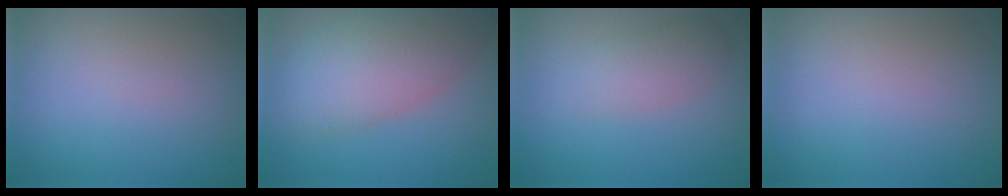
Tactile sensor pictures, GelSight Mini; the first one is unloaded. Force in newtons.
{"total": 7.8, "press": 7.7, "slide": 0.5}
{"total": 2.5, "press": 2.5, "slide": 0.1}
{"total": 0.0}